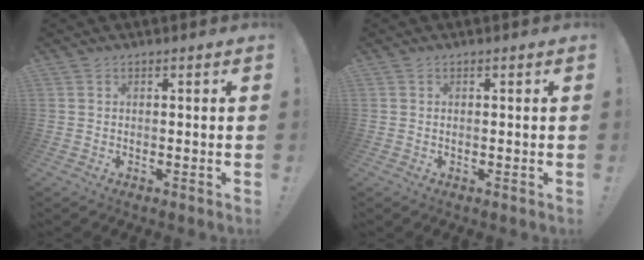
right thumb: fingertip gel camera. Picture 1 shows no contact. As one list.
[{"total": 0.0}]